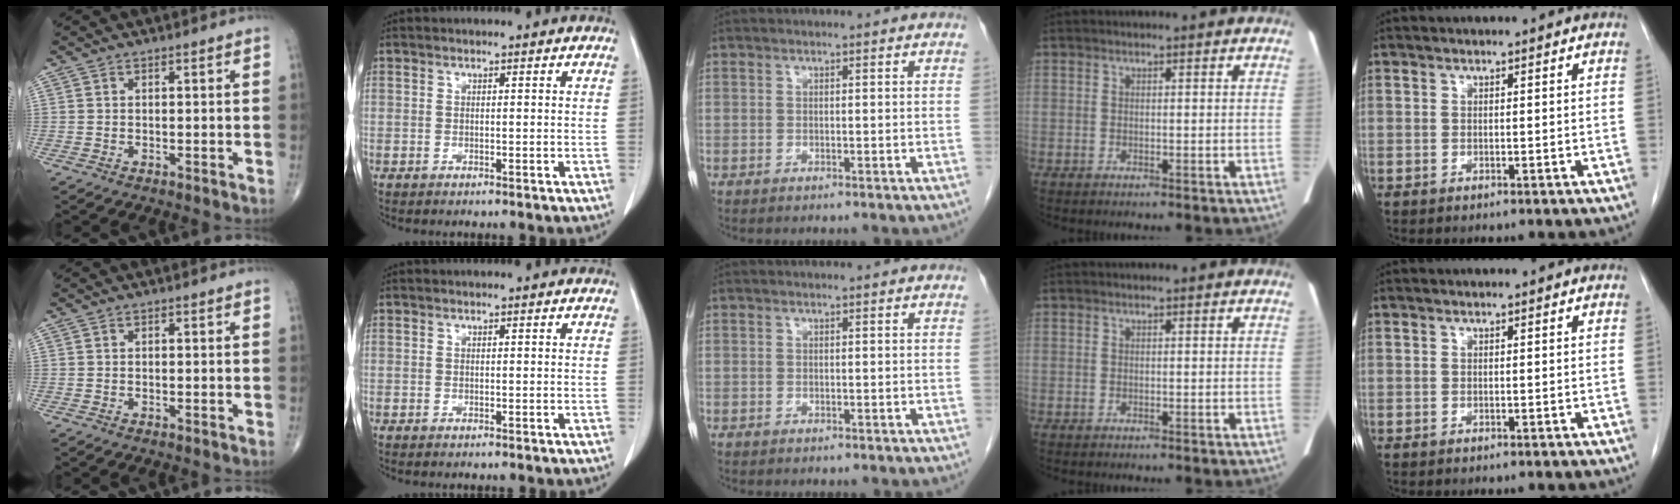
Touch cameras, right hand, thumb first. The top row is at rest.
{}